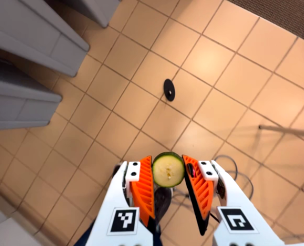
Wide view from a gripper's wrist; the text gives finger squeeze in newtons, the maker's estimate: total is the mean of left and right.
{"total": 7.8, "left": 7.3, "right": 8.3}